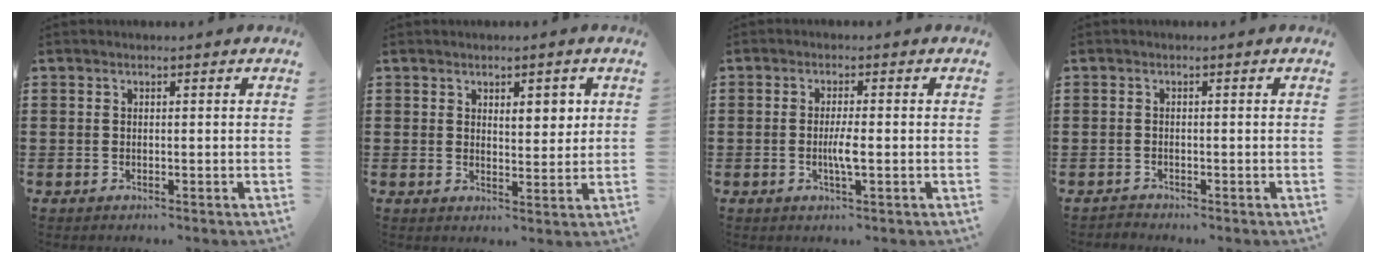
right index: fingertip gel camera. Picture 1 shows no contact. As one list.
[{"total": 3.6, "force": [1.8, 1.7, 2.6], "torque": [-0.030, 0.000, 0.025]}, {"total": 3.2, "force": [-0.8, 0.0, 3.1], "torque": [-0.061, -0.011, -0.016]}, {"total": 1.0, "force": [-0.9, 0.3, -0.2], "torque": [0.001, 0.005, -0.022]}]